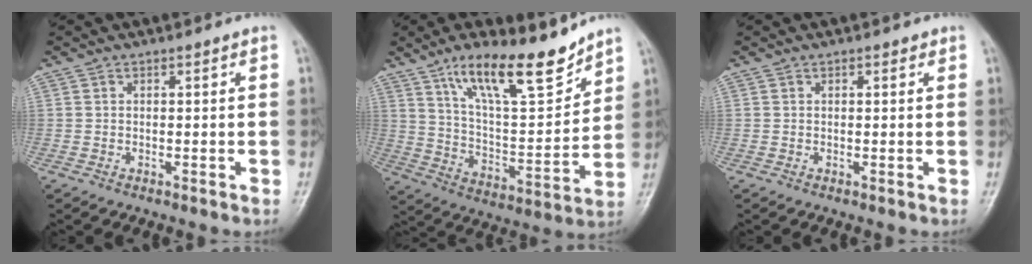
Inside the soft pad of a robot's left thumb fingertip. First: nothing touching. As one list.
[{"total": 17.2, "force": [12.4, 4.9, 10.9], "torque": [-0.148, -0.077, 0.221]}, {"total": 0.9, "force": [0.5, 0.5, 0.5], "torque": [-0.001, -0.001, 0.003]}]